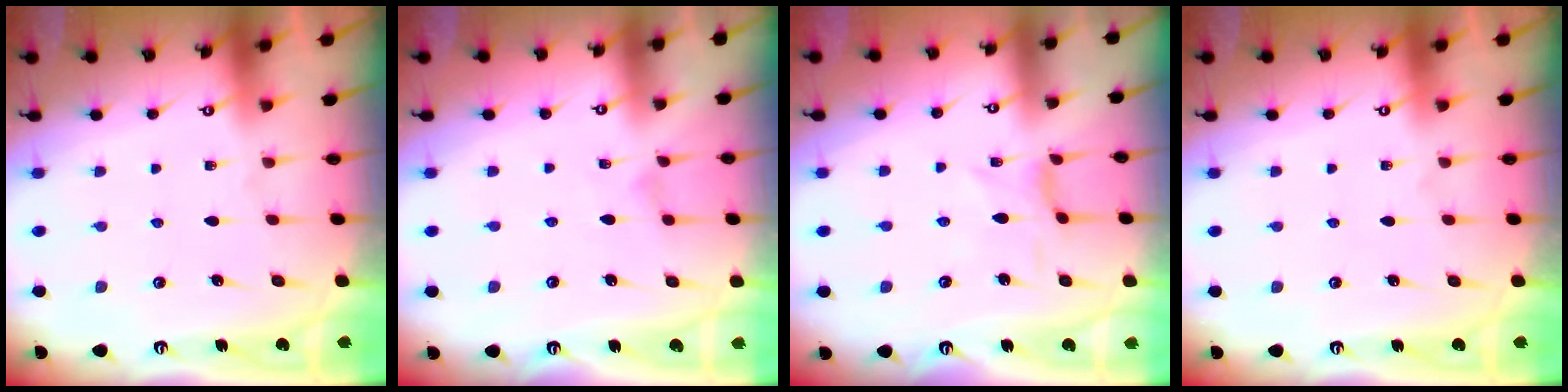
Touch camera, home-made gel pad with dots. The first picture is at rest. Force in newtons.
{"total": 0.0}
{"total": 1.8, "press": 1.7, "slide": 0.4}
{"total": 0.0}